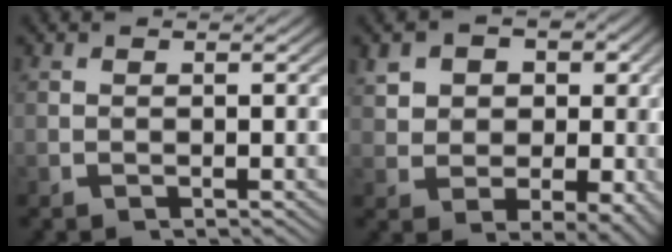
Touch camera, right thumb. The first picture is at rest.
{"total": 8.7, "force": [1.8, 6.7, 5.3], "torque": [-0.097, -0.029, 0.041]}